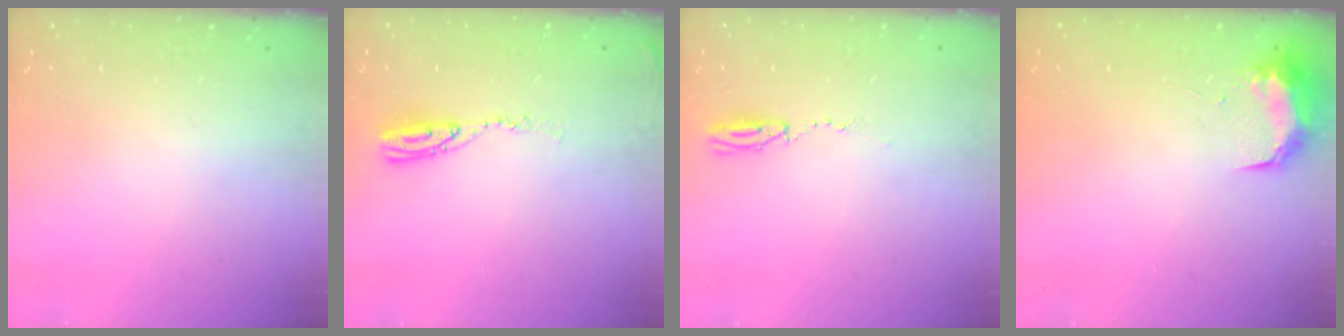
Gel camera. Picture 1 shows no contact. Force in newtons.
{"total": 6.8, "press": 6.8, "slide": 0.6}
{"total": 3.1, "press": 2.5, "slide": 1.9}
{"total": 9.8, "press": 9.7, "slide": 0.7}